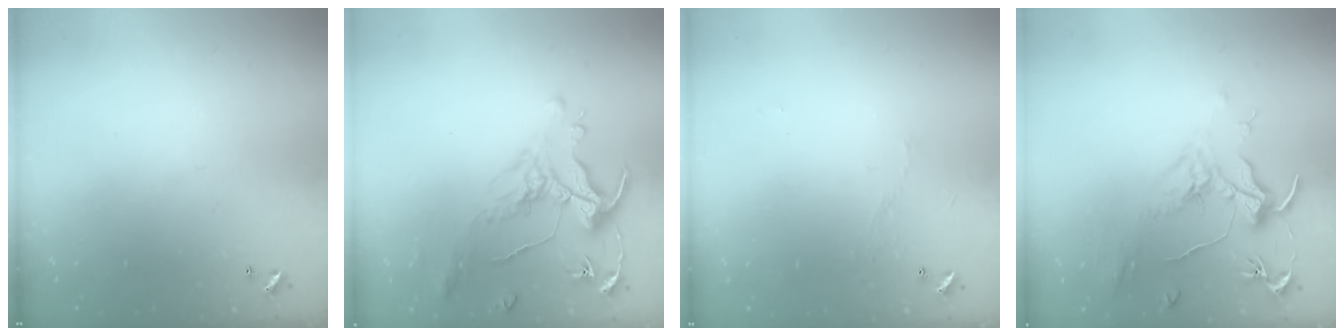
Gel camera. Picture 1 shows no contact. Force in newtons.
{"total": 0.9, "press": 0.2, "slide": 0.9}
{"total": 2.9, "press": 2.8, "slide": 0.6}
{"total": 2.0, "press": 1.8, "slide": 0.8}